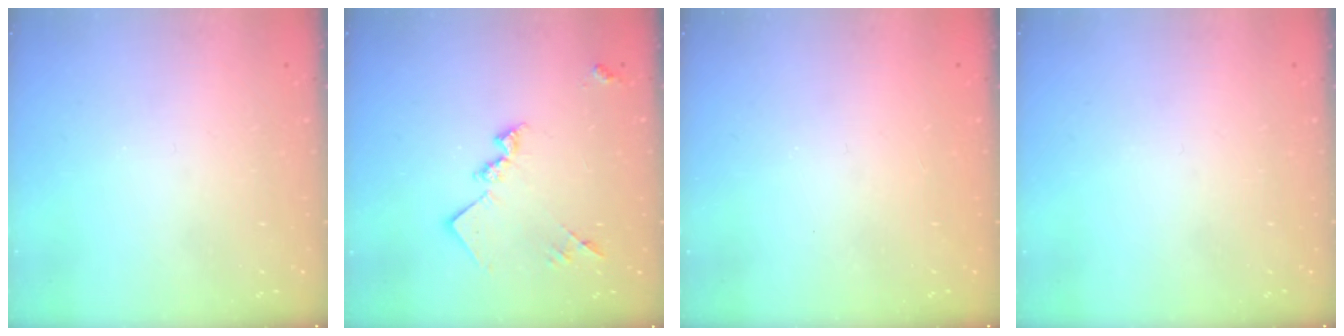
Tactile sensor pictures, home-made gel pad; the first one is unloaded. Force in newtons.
{"total": 13.9, "press": 13.8, "slide": 0.9}
{"total": 1.0, "press": 0.9, "slide": 0.1}
{"total": 0.0}